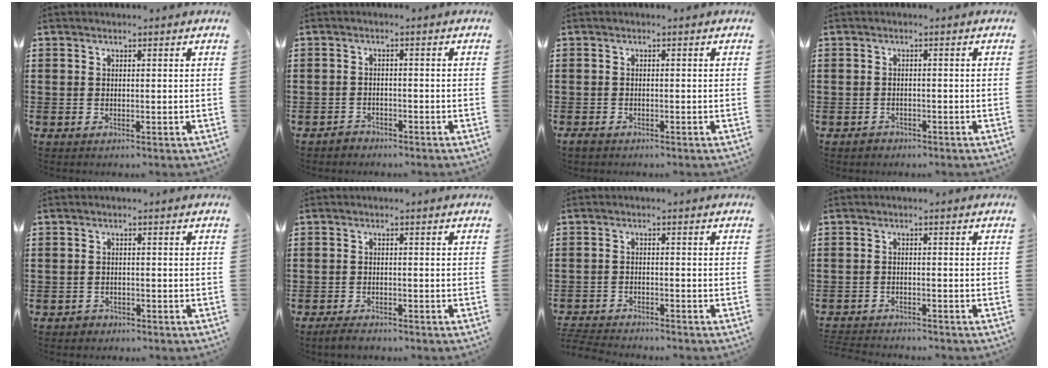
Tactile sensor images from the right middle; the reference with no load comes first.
{"total": 1.6, "force": [-1.5, 0.6, 0.0], "torque": [-0.005, 0.003, -0.033]}
{"total": 0.9, "force": [-0.7, 0.4, 0.4], "torque": [-0.009, -0.001, -0.014]}
{"total": 1.0, "force": [-0.8, 0.6, 0.1], "torque": [-0.004, 0.001, -0.019]}
{"total": 1.1, "force": [-0.9, 0.6, 0.1], "torque": [-0.004, 0.002, -0.022]}
{"total": 1.9, "force": [-1.8, 0.5, 0.5], "torque": [-0.021, 0.001, -0.039]}
{"total": 3.1, "force": [-3.1, 0.2, 0.1], "torque": [-0.013, -0.004, -0.069]}
{"total": 2.2, "force": [-2.2, 0.1, -0.1], "torque": [-0.005, -0.001, -0.048]}